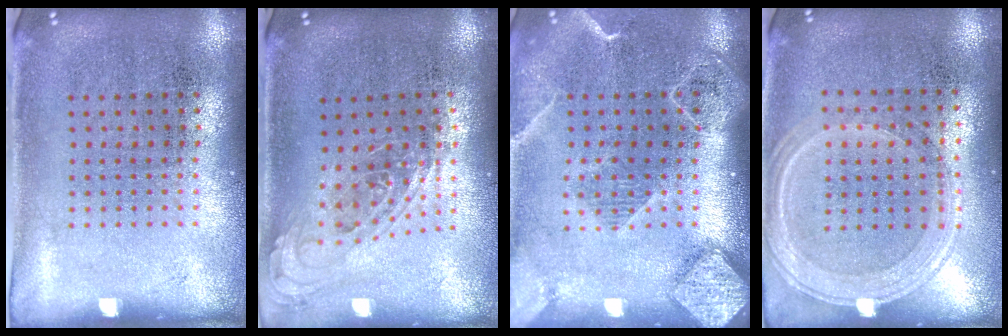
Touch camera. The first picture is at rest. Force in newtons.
{"total": 0.8, "press": 0.8, "slide": 0.2}
{"total": 2.2, "press": 1.9, "slide": 1.1}
{"total": 1.2, "press": 1.2, "slide": 0.4}